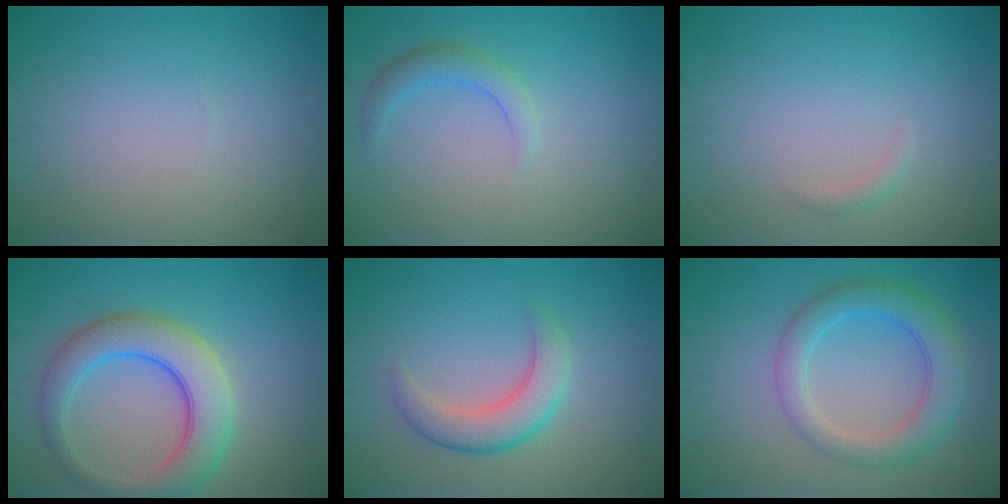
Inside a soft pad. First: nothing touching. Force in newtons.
{"total": 2.0, "press": 2.0, "slide": 0.1}
{"total": 0.7, "press": 0.7, "slide": 0.1}
{"total": 6.4, "press": 6.4, "slide": 0.2}
{"total": 3.7, "press": 3.7, "slide": 0.3}
{"total": 4.7, "press": 4.7, "slide": 0.1}